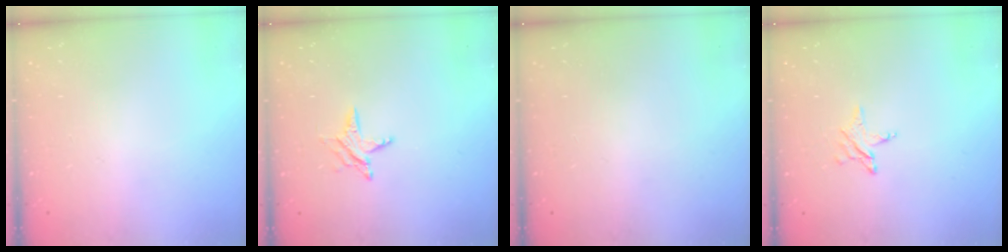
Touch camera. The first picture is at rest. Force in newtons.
{"total": 5.5, "press": 5.5, "slide": 0.7}
{"total": 0.0}
{"total": 3.2, "press": 3.2, "slide": 0.3}